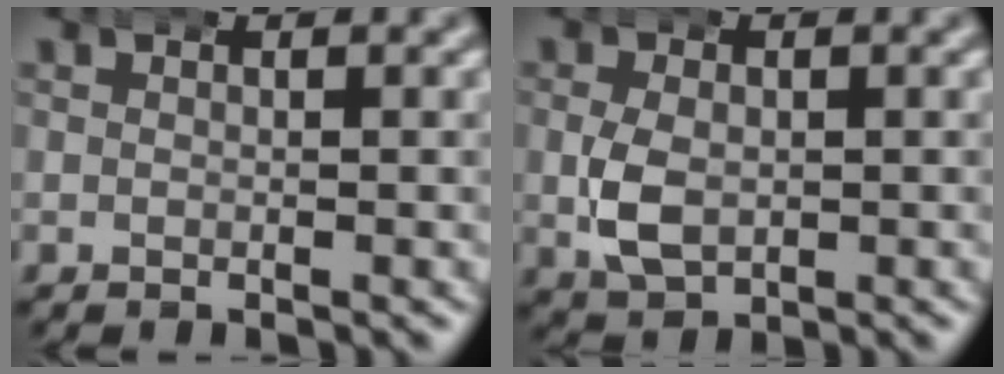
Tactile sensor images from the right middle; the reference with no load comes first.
{"total": 3.9, "force": [-0.5, 2.8, 2.7], "torque": [-0.067, -0.010, 0.001]}